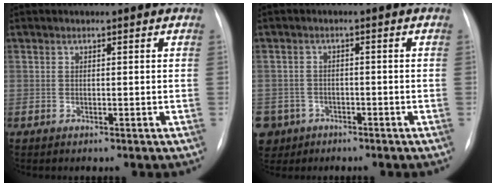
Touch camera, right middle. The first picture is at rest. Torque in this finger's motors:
{"motor_torque": [1.23, -0.91, 1.05, 0.21]}